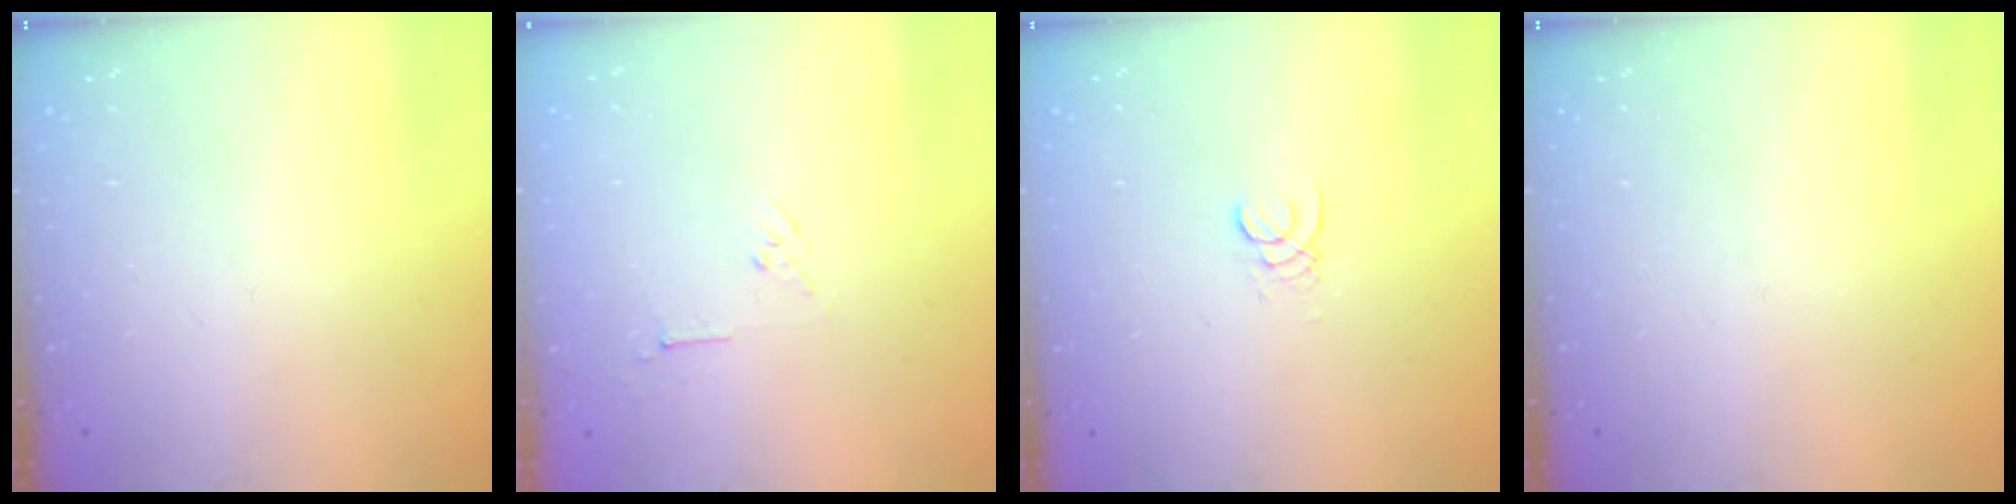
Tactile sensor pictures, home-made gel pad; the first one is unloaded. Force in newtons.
{"total": 3.0, "press": 3.0, "slide": 0.7}
{"total": 1.3, "press": 1.3, "slide": 0.1}
{"total": 0.0}